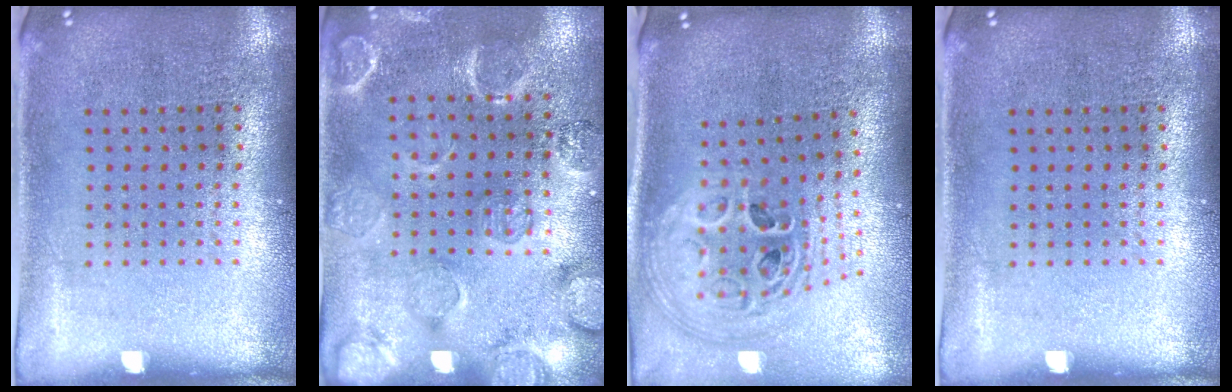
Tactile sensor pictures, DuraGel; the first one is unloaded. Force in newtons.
{"total": 2.5, "press": 2.2, "slide": 1.1}
{"total": 2.8, "press": 2.0, "slide": 1.9}
{"total": 0.0}